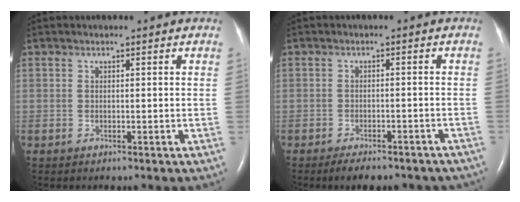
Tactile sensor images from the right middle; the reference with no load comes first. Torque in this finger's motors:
{"motor_torque": [0.06, -0.06, 0.08, 0.04]}